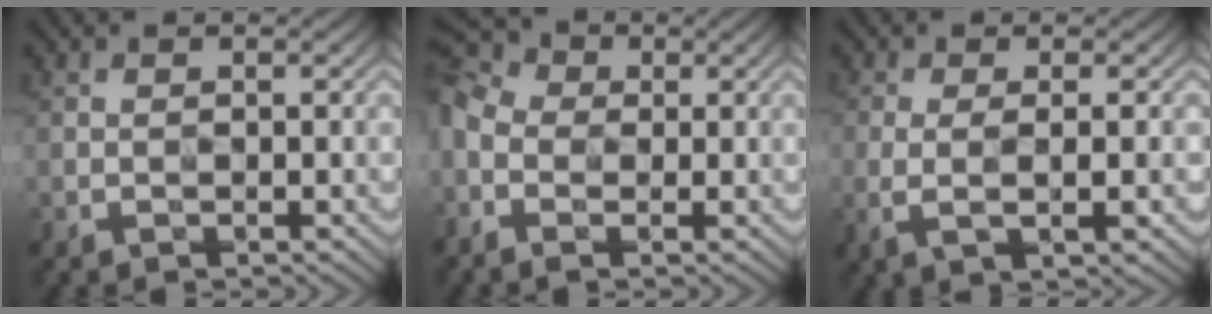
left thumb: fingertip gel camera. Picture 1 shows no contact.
{"total": 9.0, "force": [-0.9, 6.9, 5.7], "torque": [-0.168, 0.008, -0.031]}
{"total": 3.7, "force": [-0.4, 0.8, 3.6], "torque": [-0.079, -0.002, -0.010]}